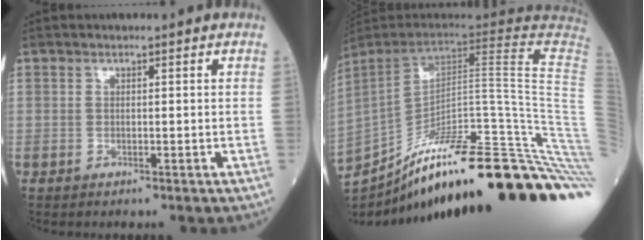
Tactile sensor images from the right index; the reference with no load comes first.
{"total": 41.2, "force": [-27.0, 2.4, 31.0], "torque": [-0.379, -0.046, -0.386]}